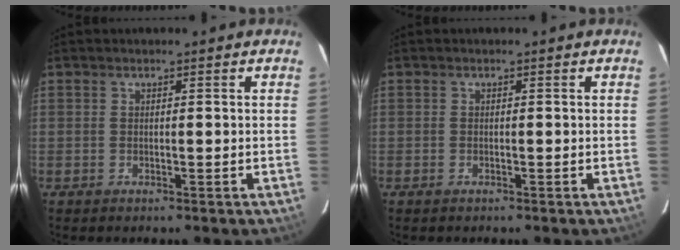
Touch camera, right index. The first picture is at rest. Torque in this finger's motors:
{"motor_torque": [-0.08, -0.03, 0.03, 0.01]}